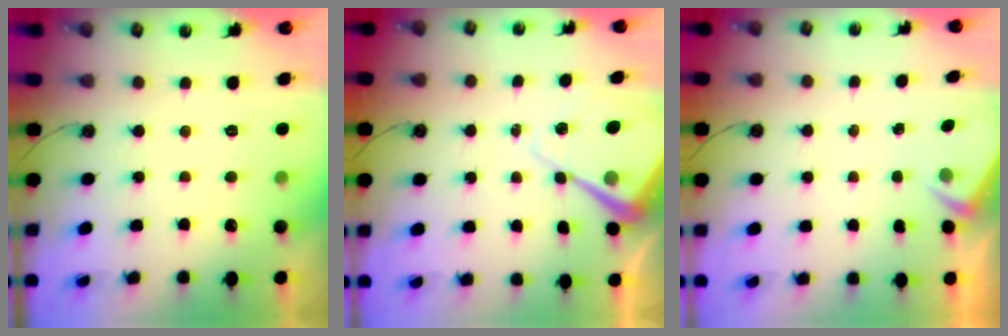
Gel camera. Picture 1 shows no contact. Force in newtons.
{"total": 10.6, "press": 10.6, "slide": 0.9}
{"total": 2.4, "press": 2.4, "slide": 0.4}